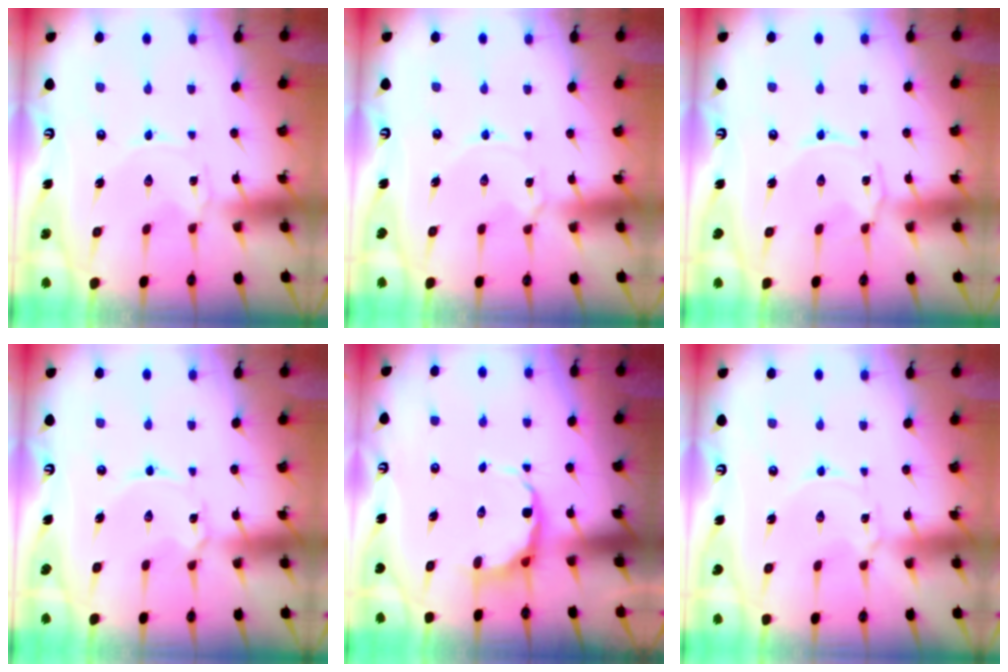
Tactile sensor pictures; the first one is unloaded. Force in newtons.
{"total": 2.8, "press": 2.8, "slide": 0.2}
{"total": 1.7, "press": 1.6, "slide": 0.5}
{"total": 2.6, "press": 2.5, "slide": 0.3}
{"total": 7.6, "press": 7.4, "slide": 1.8}
{"total": 0.9, "press": 0.9, "slide": 0.2}